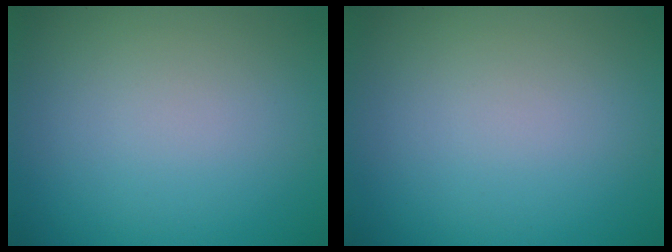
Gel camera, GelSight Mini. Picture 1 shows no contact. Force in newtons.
{"total": 0.0}